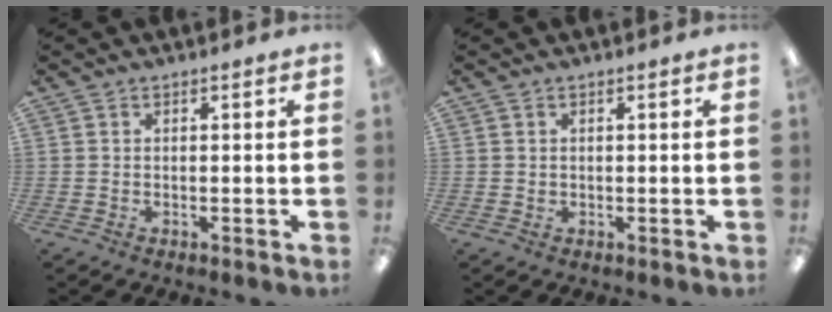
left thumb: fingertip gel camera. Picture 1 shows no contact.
{"total": 0.6, "force": [0.2, 0.6, 0.0], "torque": [0.000, 0.003, 0.004]}